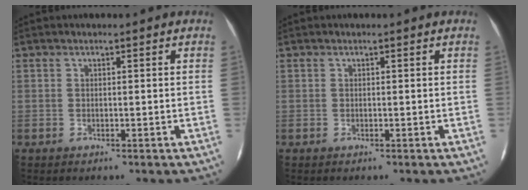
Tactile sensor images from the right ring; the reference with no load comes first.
{"total": 0.0}